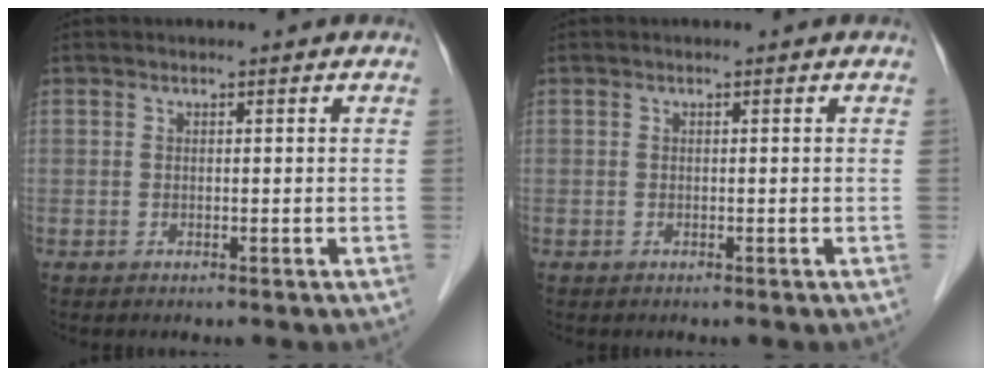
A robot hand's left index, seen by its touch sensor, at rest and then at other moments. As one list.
[{"total": 0.0}]